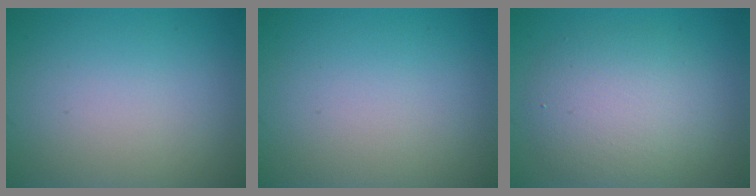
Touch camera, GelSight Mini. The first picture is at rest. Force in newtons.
{"total": 0.0}
{"total": 5.3, "press": 5.3, "slide": 0.3}